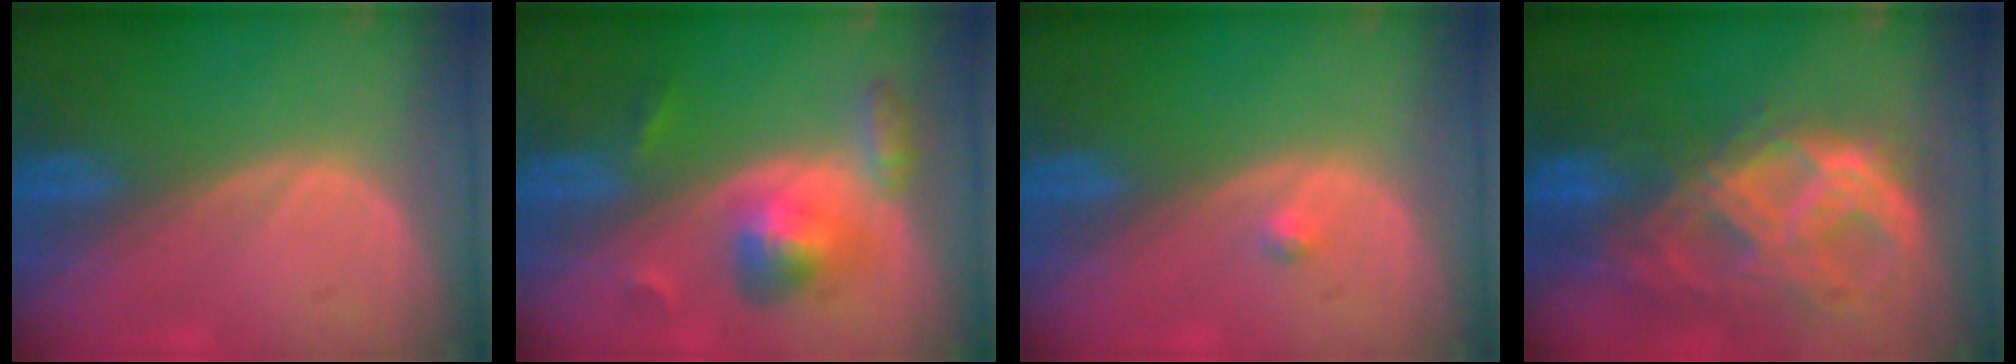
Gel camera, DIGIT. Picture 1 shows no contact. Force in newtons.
{"total": 6.0, "press": 6.0, "slide": 0.2}
{"total": 0.8, "press": 0.8, "slide": 0.2}
{"total": 11.4, "press": 9.7, "slide": 6.1}